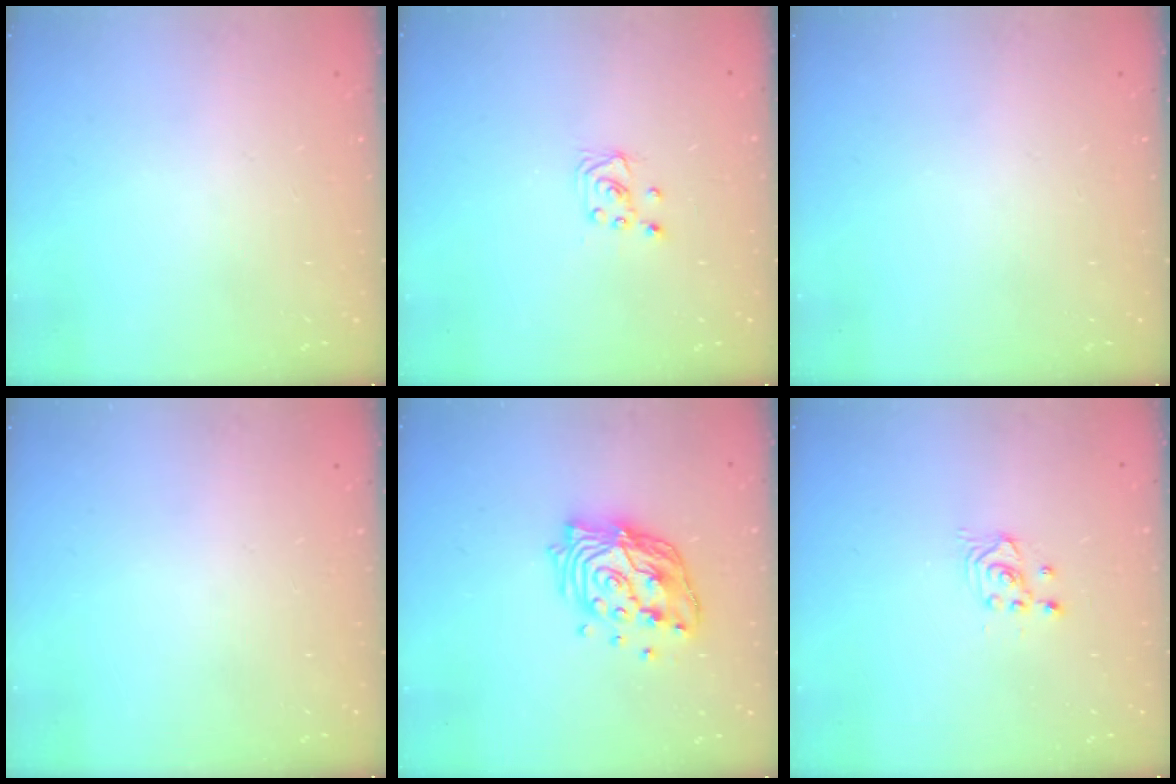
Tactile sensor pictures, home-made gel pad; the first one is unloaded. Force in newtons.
{"total": 2.0, "press": 2.0, "slide": 0.2}
{"total": 0.0}
{"total": 0.0}
{"total": 15.6, "press": 15.6, "slide": 1.3}
{"total": 2.5, "press": 2.5, "slide": 0.3}